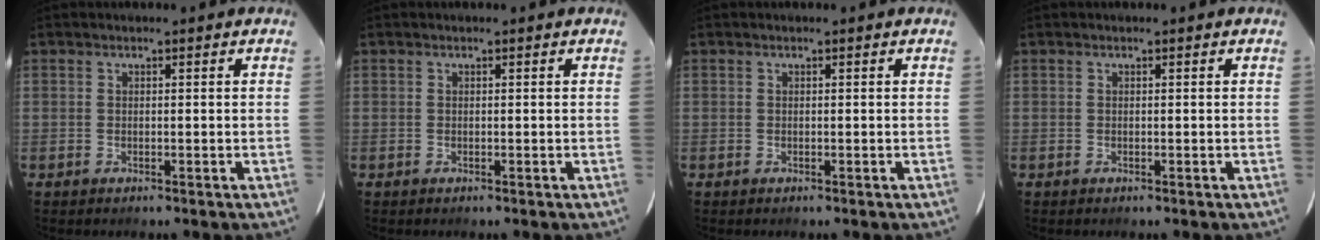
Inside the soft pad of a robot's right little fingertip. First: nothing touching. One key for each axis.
{"total": 0.0}
{"total": 0.0}
{"total": 0.0}